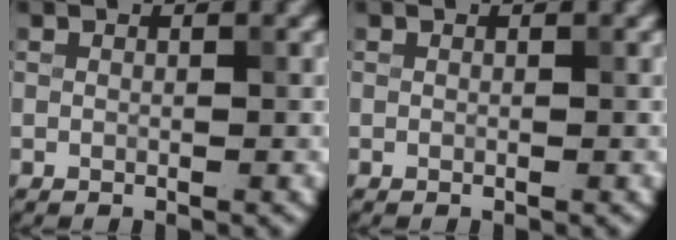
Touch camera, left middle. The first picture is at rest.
{"total": 0.0}